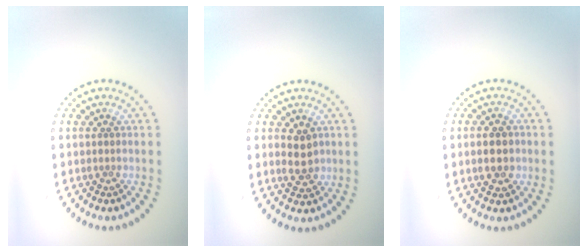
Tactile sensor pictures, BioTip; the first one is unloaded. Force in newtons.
{"total": 2.4, "press": 2.4, "slide": 0.3}
{"total": 2.8, "press": 2.8, "slide": 0.4}